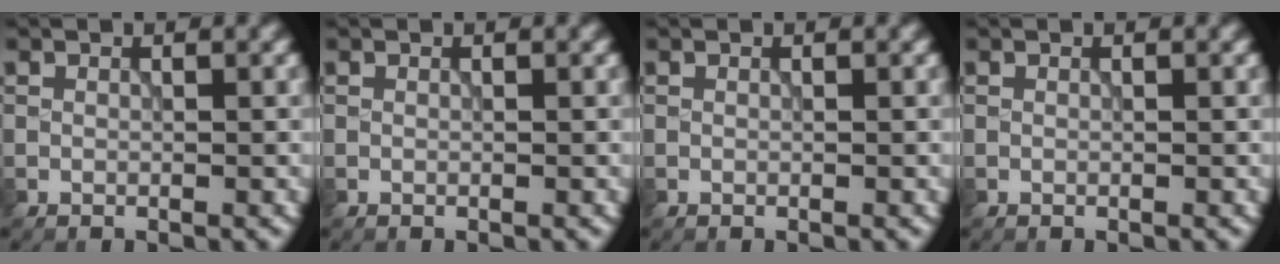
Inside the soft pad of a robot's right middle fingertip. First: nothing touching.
{"total": 0.0}
{"total": 0.0}
{"total": 0.0}